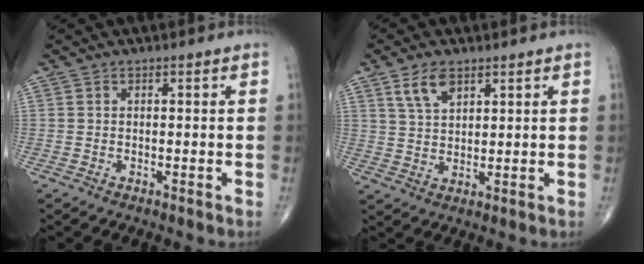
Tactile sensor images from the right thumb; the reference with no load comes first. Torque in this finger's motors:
{"motor_torque": [-0.33, 0.65, 0.35, 0.40, 0.02]}